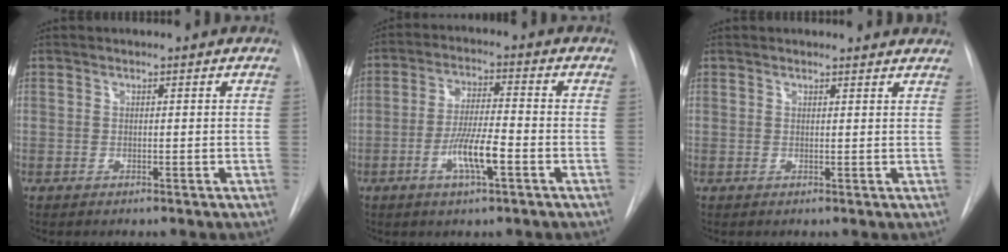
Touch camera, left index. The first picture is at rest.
{"total": 7.3, "force": [-2.9, 1.1, 6.6], "torque": [-0.128, -0.001, -0.053]}
{"total": 4.8, "force": [4.7, 0.9, 0.6], "torque": [-0.002, 0.000, 0.035]}